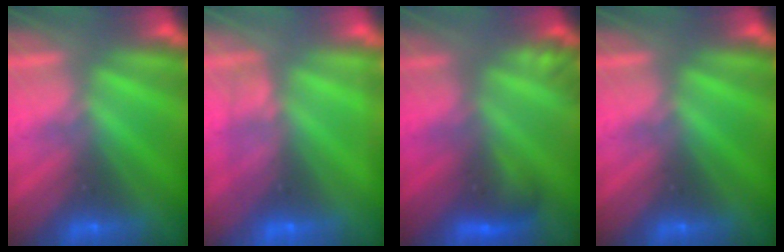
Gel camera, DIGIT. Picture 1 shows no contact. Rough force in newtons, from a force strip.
{"total": 2.2}
{"total": 2.9}
{"total": 0.0}